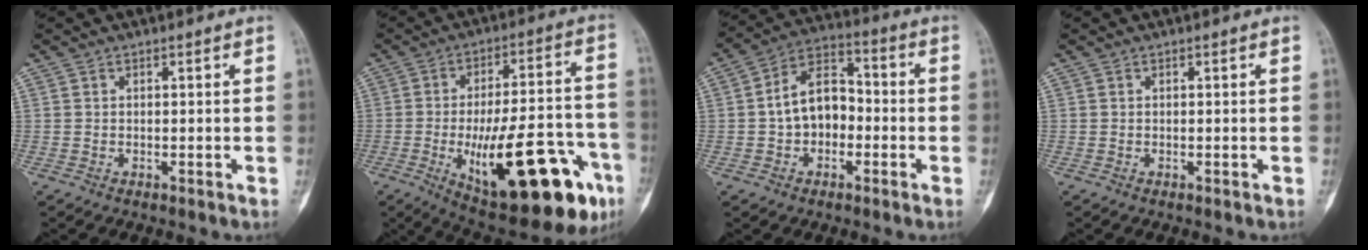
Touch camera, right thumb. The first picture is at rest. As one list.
[{"total": 27.4, "force": [-10.3, 9.5, 23.5], "torque": [-0.298, 0.033, -0.130]}, {"total": 10.8, "force": [-1.3, 7.5, 7.6], "torque": [-0.101, 0.041, -0.037]}, {"total": 0.0}]